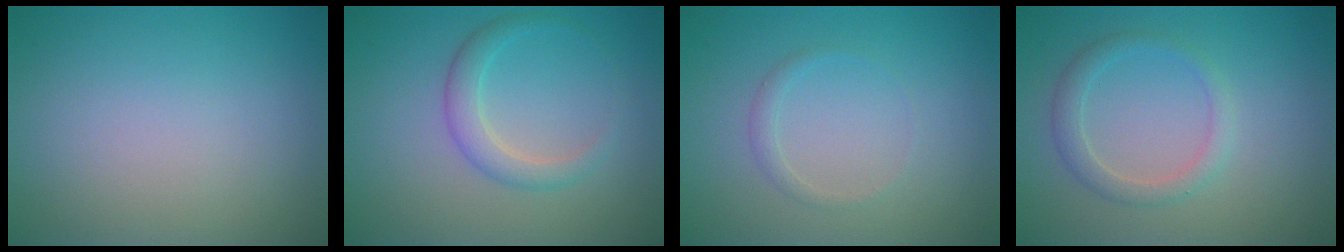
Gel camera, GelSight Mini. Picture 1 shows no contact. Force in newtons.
{"total": 2.4, "press": 2.4, "slide": 0.1}
{"total": 0.9, "press": 0.9, "slide": 0.0}
{"total": 2.1, "press": 2.1, "slide": 0.2}